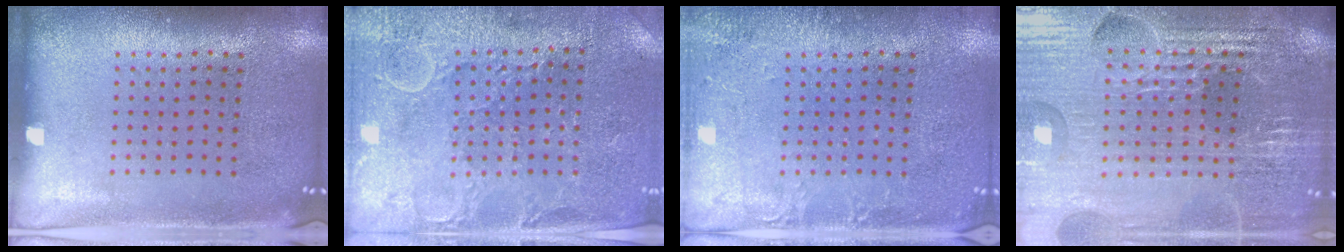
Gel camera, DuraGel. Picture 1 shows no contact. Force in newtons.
{"total": 2.9, "press": 2.9, "slide": 0.4}
{"total": 2.1, "press": 2.1, "slide": 0.1}
{"total": 4.9, "press": 4.6, "slide": 1.5}